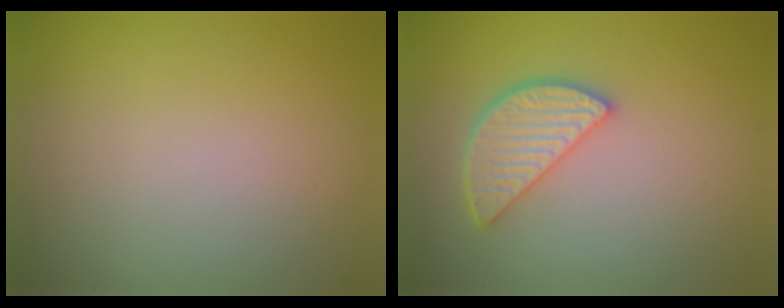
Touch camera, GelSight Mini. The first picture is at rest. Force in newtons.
{"total": 4.1, "press": 3.5, "slide": 2.1}